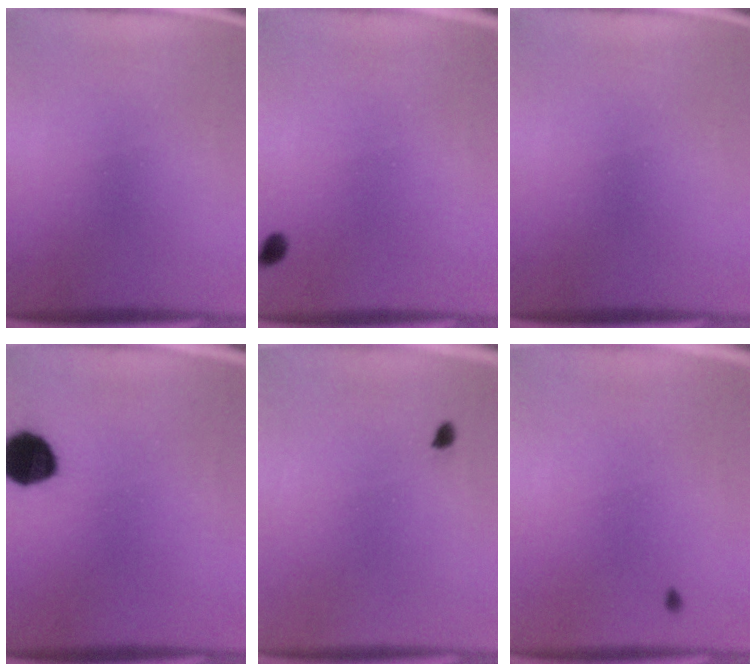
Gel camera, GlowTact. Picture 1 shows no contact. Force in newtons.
{"total": 1.3}
{"total": 0.0}
{"total": 9.7}
{"total": 0.9}
{"total": 0.9}